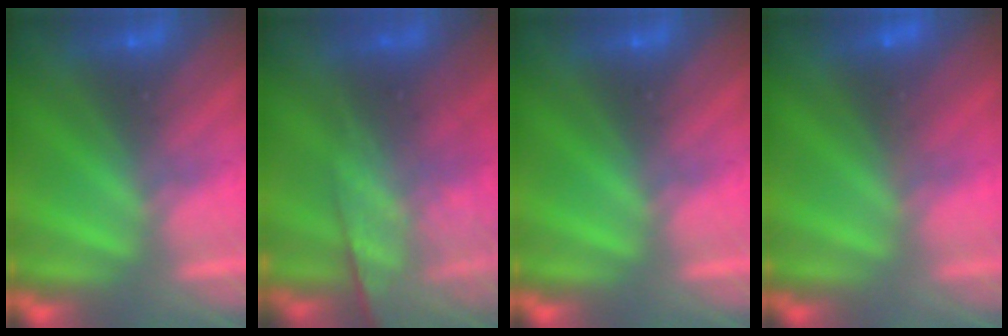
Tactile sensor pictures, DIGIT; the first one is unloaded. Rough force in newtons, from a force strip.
{"total": 9.0}
{"total": 0.0}
{"total": 3.1}